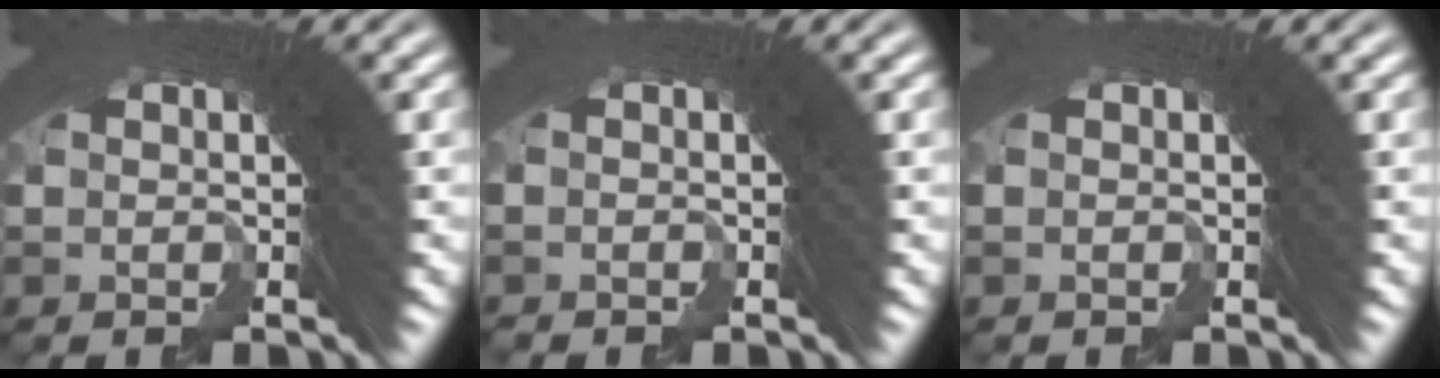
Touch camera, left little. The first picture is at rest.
{"total": 0.7, "force": [-0.7, -0.2, -0.2], "torque": [0.011, 0.000, -0.012]}
{"total": 0.0}